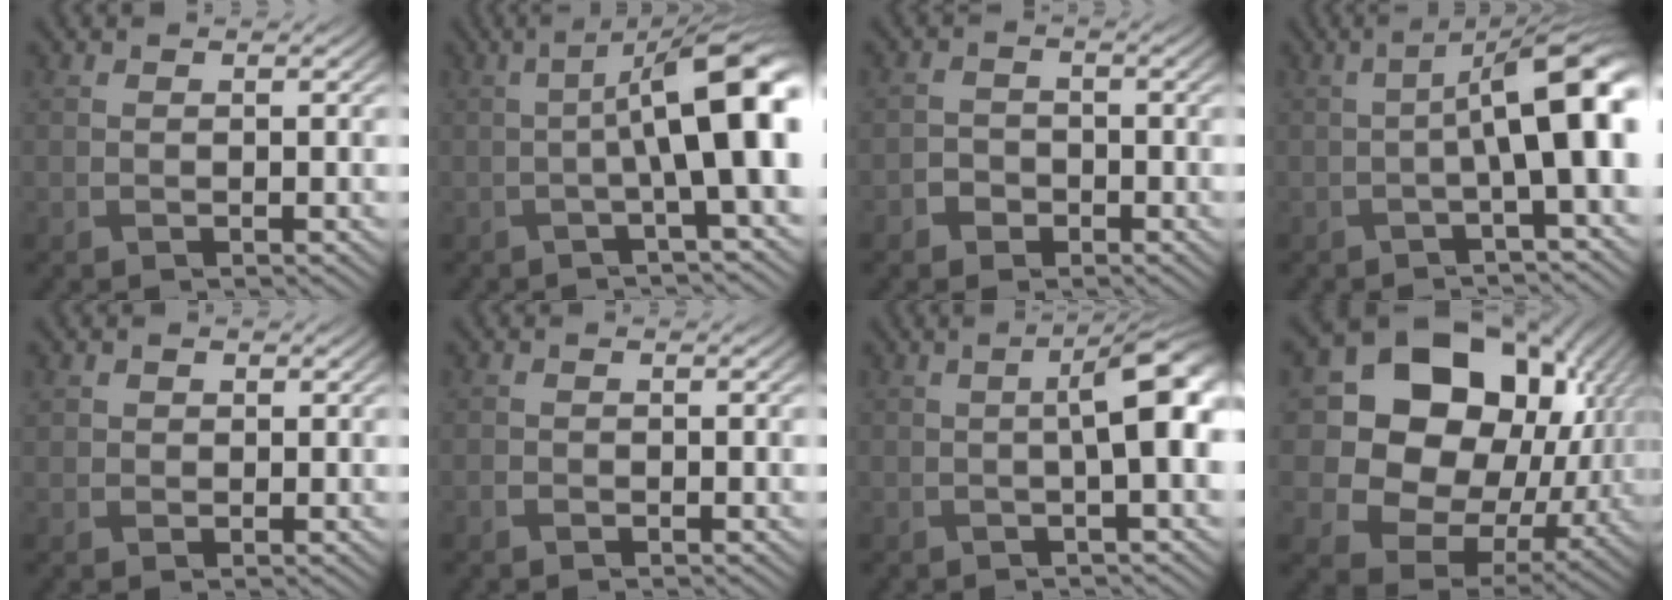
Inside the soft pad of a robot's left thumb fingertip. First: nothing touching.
{"total": 10.5, "force": [0.3, 2.7, 10.1], "torque": [-0.134, 0.011, 0.000]}
{"total": 2.0, "force": [-1.2, 1.5, 0.5], "torque": [-0.006, 0.002, -0.027]}
{"total": 8.7, "force": [0.0, 2.3, 8.4], "torque": [-0.116, 0.010, -0.002]}
{"total": 1.3, "force": [0.6, 1.1, 0.2], "torque": [-0.006, -0.002, 0.009]}
{"total": 0.6, "force": [-0.4, 0.4, 0.2], "torque": [-0.005, -0.002, -0.009]}
{"total": 5.9, "force": [0.5, 1.2, 5.7], "torque": [-0.082, 0.010, 0.006]}
{"total": 18.4, "force": [3.8, 15.0, 10.1], "torque": [-0.216, -0.009, 0.097]}